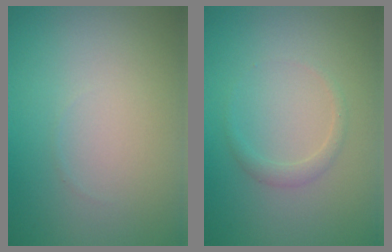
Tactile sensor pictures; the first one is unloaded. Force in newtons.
{"total": 1.1, "press": 1.1, "slide": 0.1}